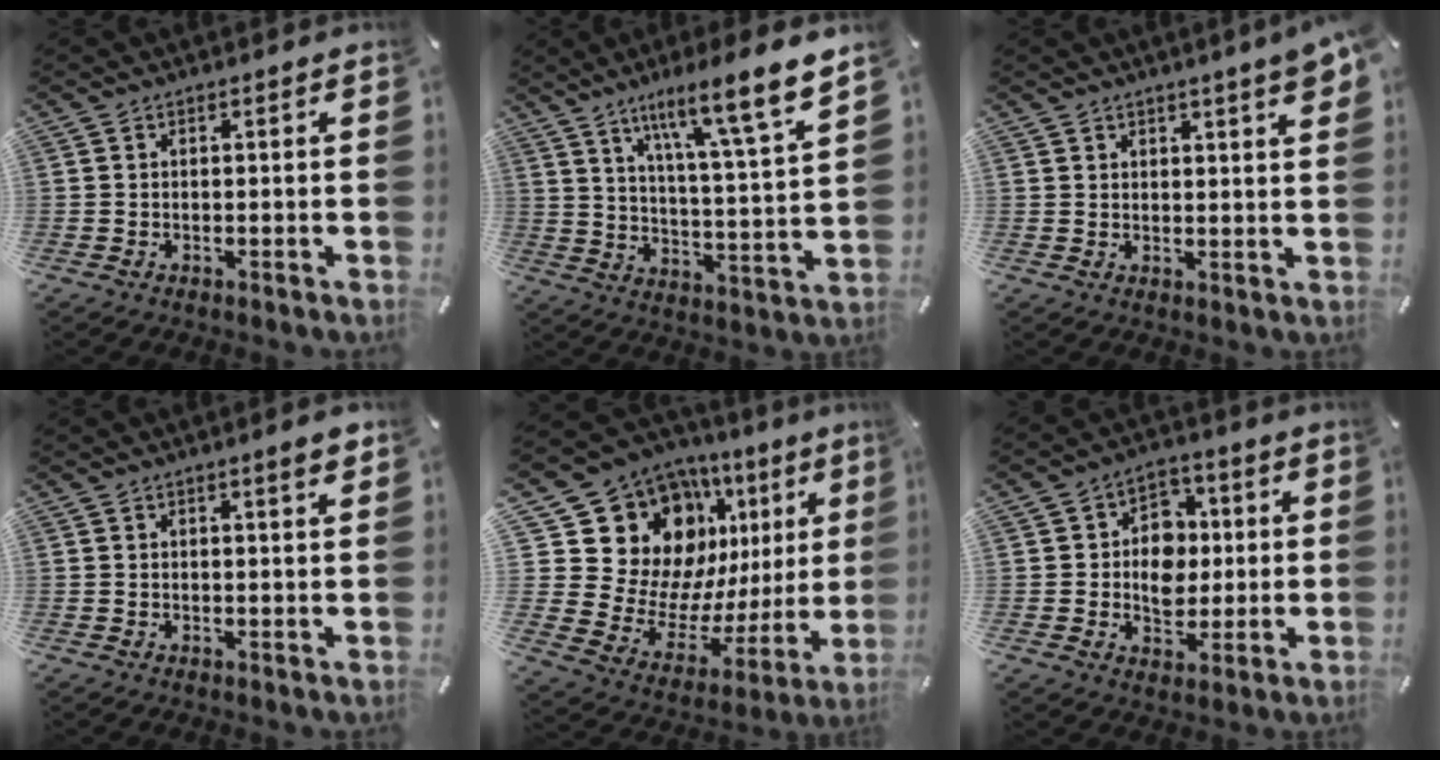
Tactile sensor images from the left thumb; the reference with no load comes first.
{"total": 13.5, "force": [9.7, 1.6, 9.3], "torque": [-0.141, -0.073, 0.147]}
{"total": 3.4, "force": [2.6, 0.5, 2.1], "torque": [-0.030, -0.012, 0.043]}
{"total": 2.8, "force": [1.7, 0.5, 2.2], "torque": [-0.030, -0.004, 0.025]}
{"total": 20.3, "force": [11.2, 14.6, 8.4], "torque": [-0.116, -0.102, 0.232]}
{"total": 9.1, "force": [-0.2, 7.9, 4.5], "torque": [-0.057, 0.011, -0.002]}